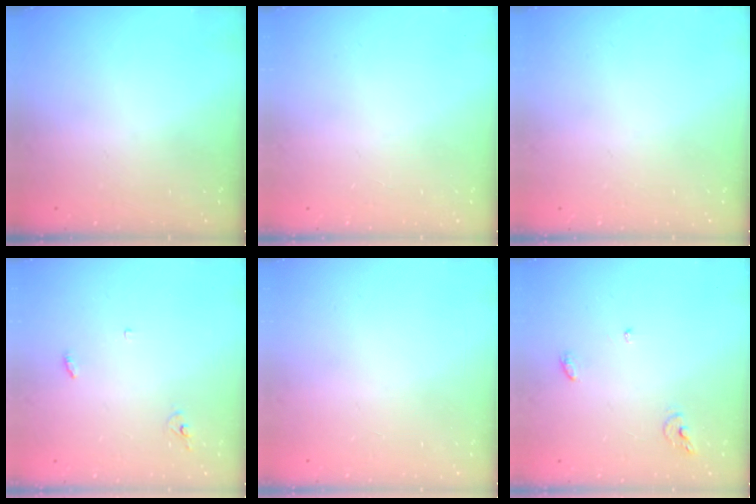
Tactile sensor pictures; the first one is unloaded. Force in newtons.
{"total": 0.0}
{"total": 0.0}
{"total": 2.9, "press": 2.9, "slide": 0.2}
{"total": 0.9, "press": 0.9, "slide": 0.0}
{"total": 6.2, "press": 6.2, "slide": 0.2}